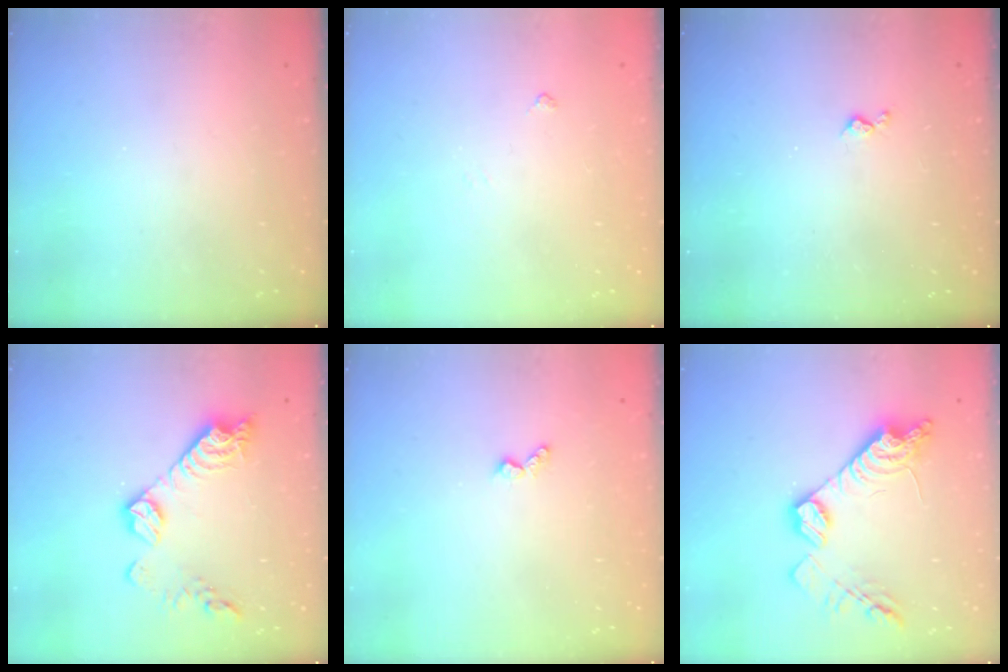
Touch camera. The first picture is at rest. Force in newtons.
{"total": 3.5, "press": 3.4, "slide": 0.6}
{"total": 3.4, "press": 3.4, "slide": 0.5}
{"total": 11.2, "press": 11.2, "slide": 0.4}
{"total": 3.8, "press": 3.8, "slide": 0.6}
{"total": 15.0, "press": 15.0, "slide": 0.6}